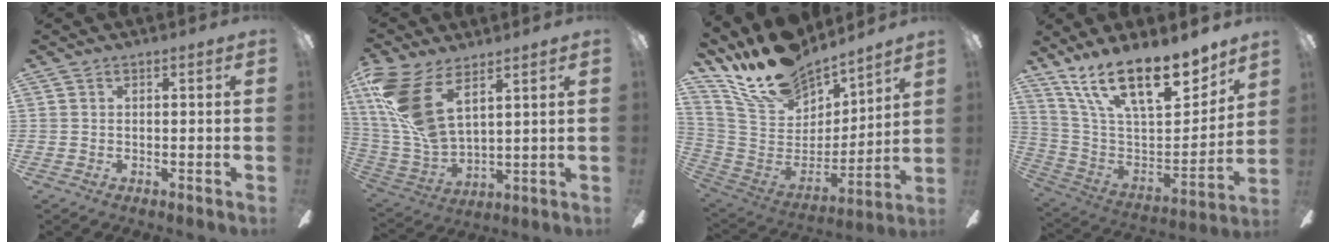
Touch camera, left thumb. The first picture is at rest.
{"total": 17.4, "force": [9.0, 8.0, 12.6], "torque": [-0.293, -0.039, 0.163]}
{"total": 18.2, "force": [15.8, 6.9, 5.8], "torque": [-0.136, -0.121, 0.288]}
{"total": 21.2, "force": [14.8, 8.2, 12.8], "torque": [-0.214, -0.103, 0.259]}